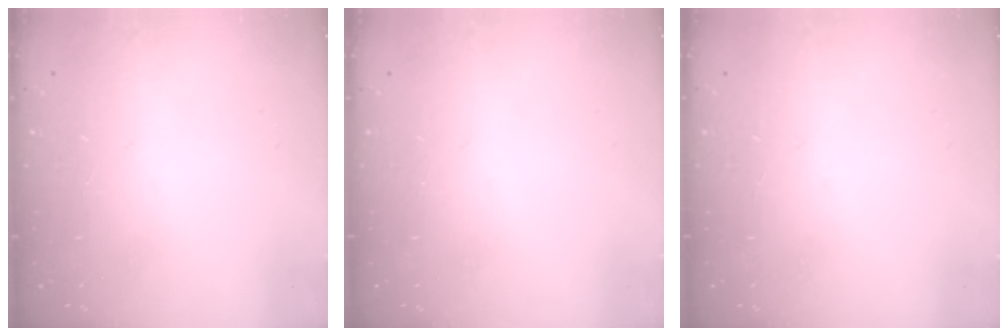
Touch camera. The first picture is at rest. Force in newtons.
{"total": 0.0}
{"total": 0.0}